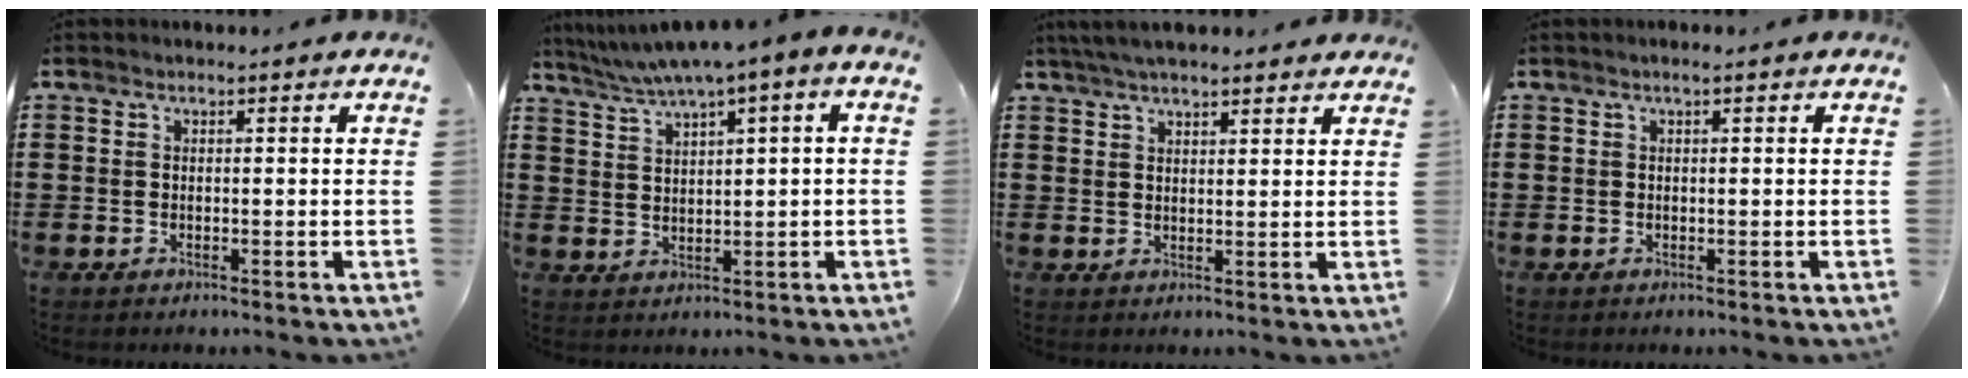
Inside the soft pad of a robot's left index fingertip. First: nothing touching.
{"total": 3.7, "force": [2.3, 0.2, 2.9], "torque": [-0.062, -0.014, 0.034]}
{"total": 3.8, "force": [3.5, 0.4, 1.6], "torque": [-0.039, 0.001, 0.064]}
{"total": 0.6, "force": [0.2, 0.0, 0.6], "torque": [-0.010, -0.001, 0.004]}